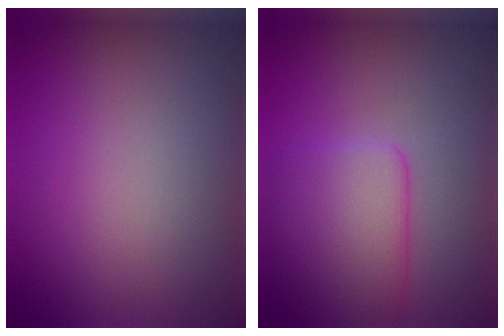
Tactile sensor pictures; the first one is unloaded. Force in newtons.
{"total": 4.4, "press": 4.4, "slide": 0.2}